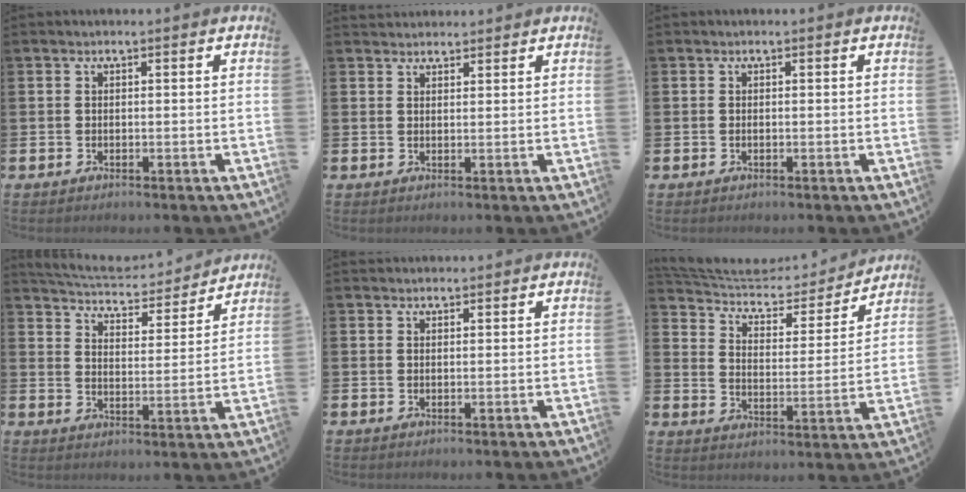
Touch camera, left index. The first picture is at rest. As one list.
[{"total": 2.0, "force": [1.9, 0.6, -0.1], "torque": [0.010, -0.006, 0.034]}, {"total": 0.0}, {"total": 6.2, "force": [6.1, 1.0, 0.8], "torque": [-0.041, -0.050, 0.103]}, {"total": 1.3, "force": [1.3, 0.4, 0.0], "torque": [0.010, -0.002, 0.021]}, {"total": 6.5, "force": [5.7, 2.5, 1.7], "torque": [-0.058, -0.046, 0.093]}]